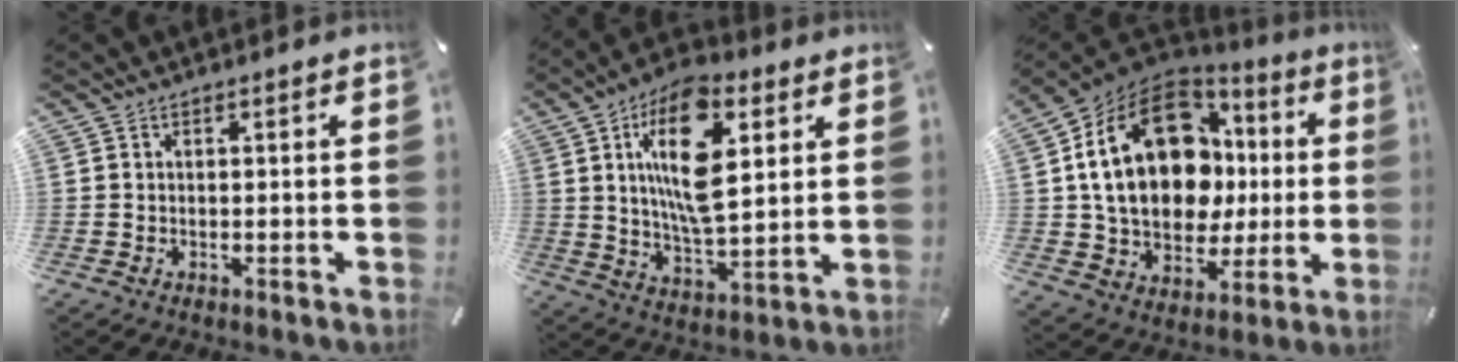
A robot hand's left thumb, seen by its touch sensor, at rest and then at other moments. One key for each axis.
{"total": 18.1, "fx": 6.8, "fy": 8.7, "fz": 14.3, "tx": -0.266, "ty": -0.013, "tz": 0.110}
{"total": 23.6, "fx": 4.8, "fy": 16.7, "fz": 16.0, "tx": -0.294, "ty": -0.008, "tz": 0.088}